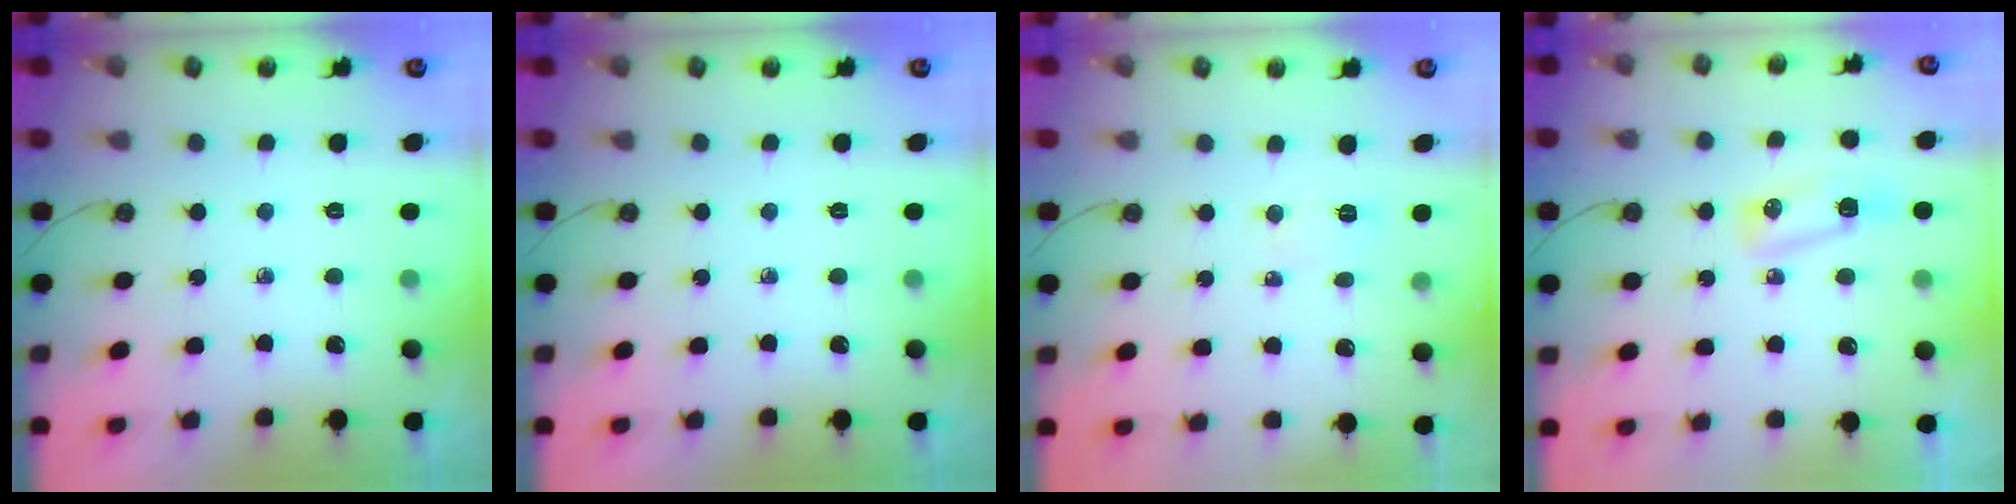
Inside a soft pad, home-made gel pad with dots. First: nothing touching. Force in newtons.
{"total": 0.0}
{"total": 2.6, "press": 2.5, "slide": 0.8}
{"total": 6.3, "press": 6.3, "slide": 0.7}